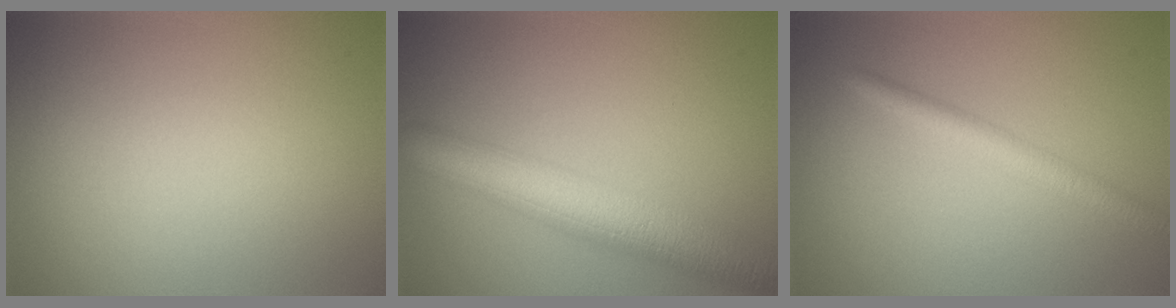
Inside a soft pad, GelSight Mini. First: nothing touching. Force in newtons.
{"total": 7.8, "press": 7.8, "slide": 0.3}
{"total": 2.6, "press": 2.6, "slide": 0.1}